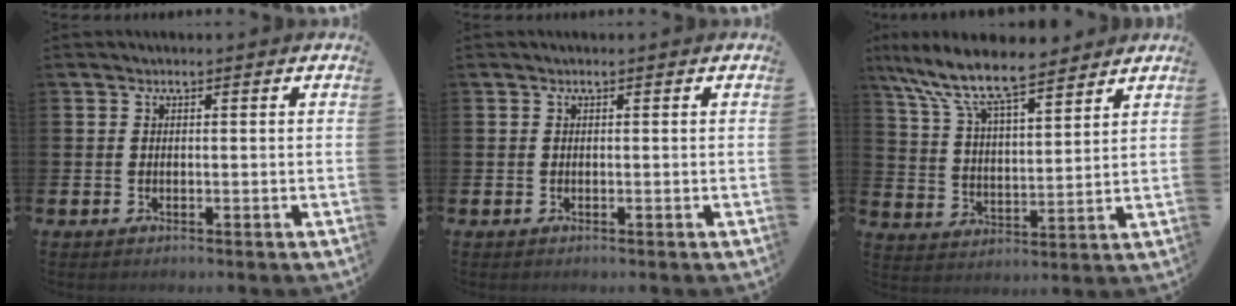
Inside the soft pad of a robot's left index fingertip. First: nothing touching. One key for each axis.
{"total": 0.0}
{"total": 10.0, "fx": 8.6, "fy": 2.4, "fz": 4.6, "tx": -0.128, "ty": -0.044, "tz": 0.151}